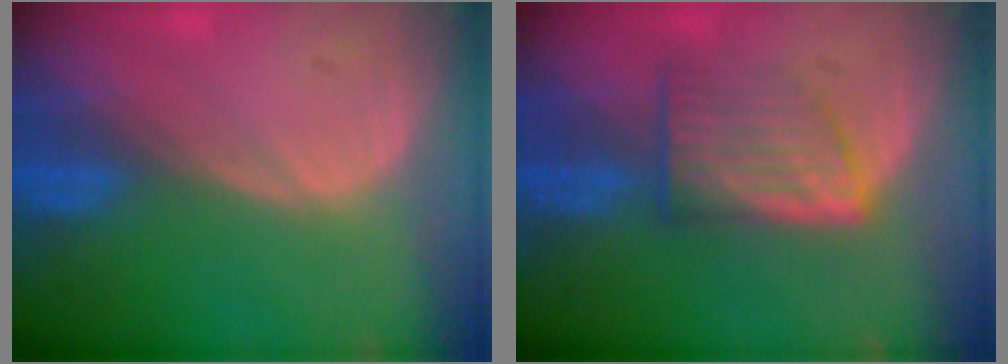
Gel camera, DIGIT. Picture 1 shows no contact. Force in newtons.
{"total": 6.3, "press": 5.9, "slide": 2.1}